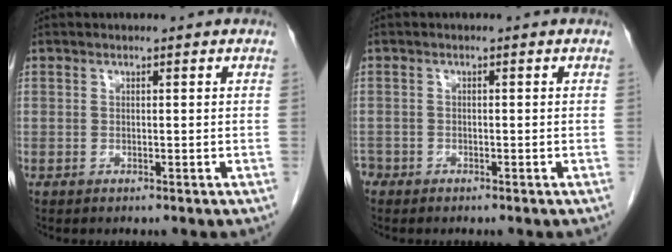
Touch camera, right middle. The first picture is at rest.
{"total": 1.8, "force": [-1.6, 0.9, 0.1], "torque": [-0.003, 0.000, -0.030]}